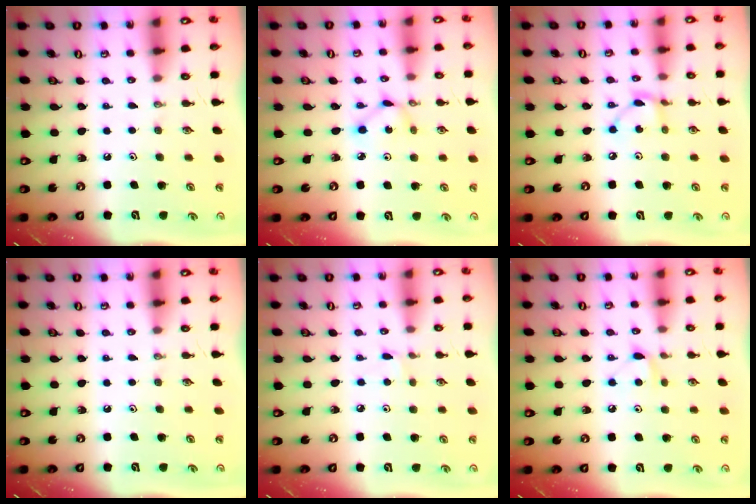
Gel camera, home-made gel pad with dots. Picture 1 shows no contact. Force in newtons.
{"total": 2.3, "press": 2.3, "slide": 0.1}
{"total": 4.4, "press": 4.4, "slide": 0.0}
{"total": 0.0}
{"total": 2.3, "press": 2.3, "slide": 0.3}
{"total": 6.9, "press": 6.9, "slide": 0.7}